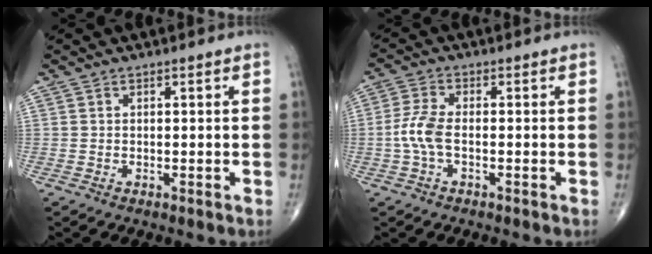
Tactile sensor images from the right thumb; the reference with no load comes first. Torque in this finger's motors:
{"motor_torque": [0.21, 0.07, 0.74, -0.10, 0.05]}